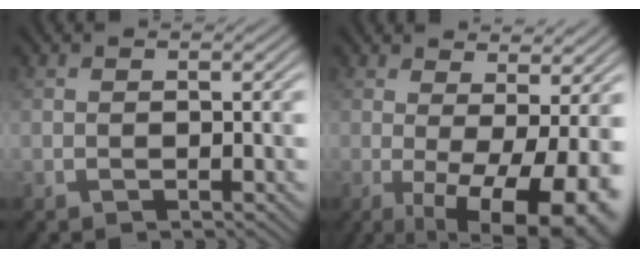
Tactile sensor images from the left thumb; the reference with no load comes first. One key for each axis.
{"total": 11.4, "fx": -1.7, "fy": 3.5, "fz": 10.7, "tx": -0.138, "ty": 0.007, "tz": -0.016}